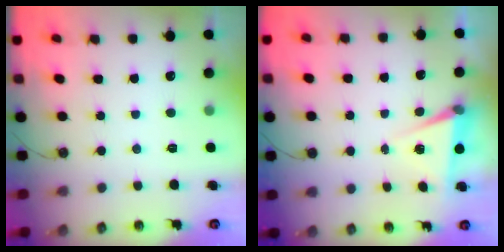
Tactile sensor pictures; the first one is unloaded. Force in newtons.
{"total": 6.1, "press": 4.0, "slide": 4.6}